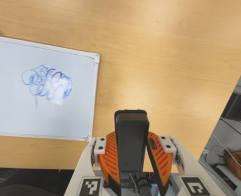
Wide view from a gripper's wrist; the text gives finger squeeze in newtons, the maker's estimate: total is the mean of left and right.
{"total": 7.1, "left": 5.8, "right": 8.4}